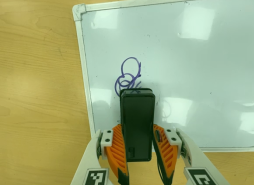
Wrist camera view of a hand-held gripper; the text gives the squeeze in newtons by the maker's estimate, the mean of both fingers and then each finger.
{"total": 6.9, "left": 6.0, "right": 7.8}